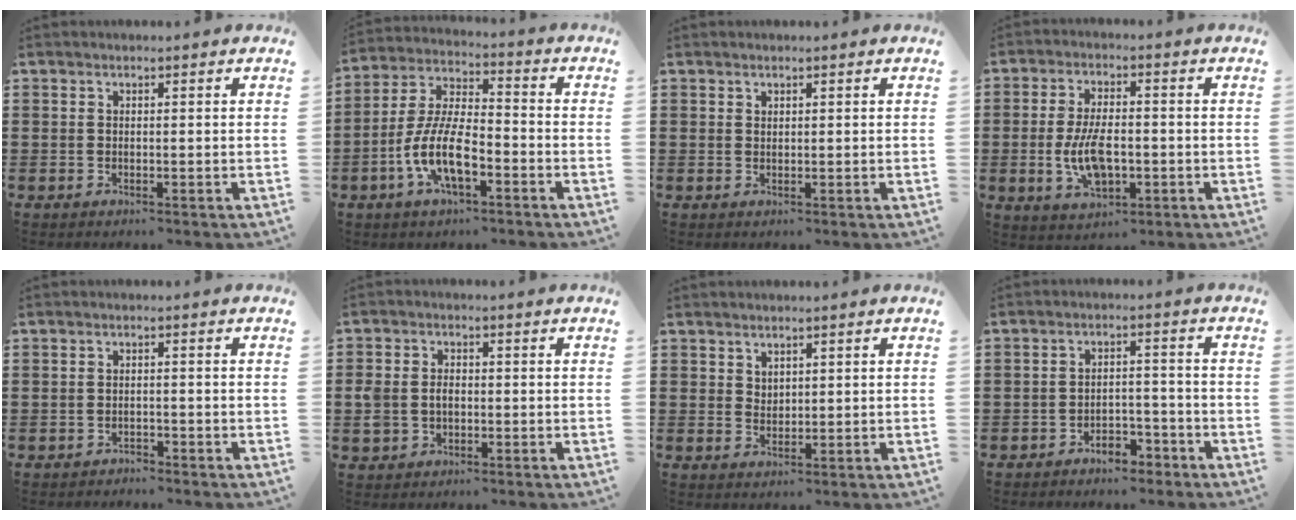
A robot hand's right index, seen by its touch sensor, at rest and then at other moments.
{"total": 9.9, "force": [-4.0, 3.7, 8.2], "torque": [-0.198, -0.010, -0.082]}
{"total": 0.7, "force": [0.6, 0.4, 0.1], "torque": [-0.003, 0.001, 0.012]}
{"total": 7.8, "force": [-1.5, 3.8, 6.6], "torque": [-0.148, -0.002, -0.031]}
{"total": 1.2, "force": [-1.2, 0.1, 0.0], "torque": [-0.005, 0.001, -0.027]}
{"total": 3.0, "force": [-0.5, 2.4, 1.7], "torque": [-0.052, 0.001, -0.016]}
{"total": 1.9, "force": [1.6, 1.0, 0.1], "torque": [-0.004, 0.003, 0.033]}
{"total": 3.5, "force": [-3.3, 1.0, 0.9], "torque": [-0.018, 0.008, -0.065]}